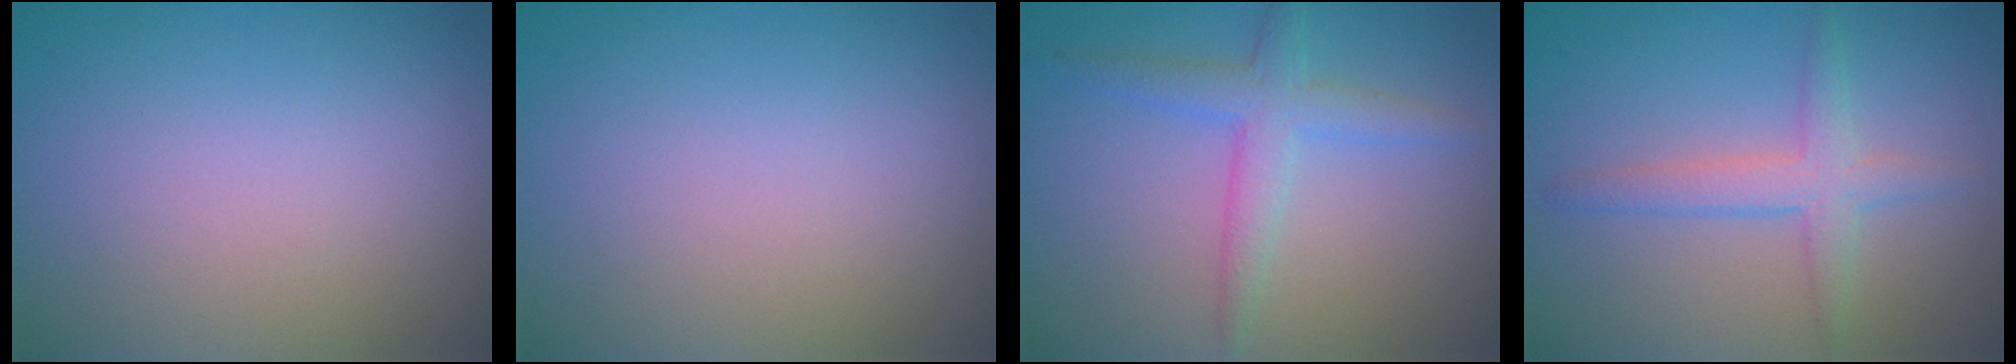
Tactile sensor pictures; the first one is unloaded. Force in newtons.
{"total": 0.0}
{"total": 3.0, "press": 3.0, "slide": 0.0}
{"total": 2.7, "press": 2.7, "slide": 0.2}